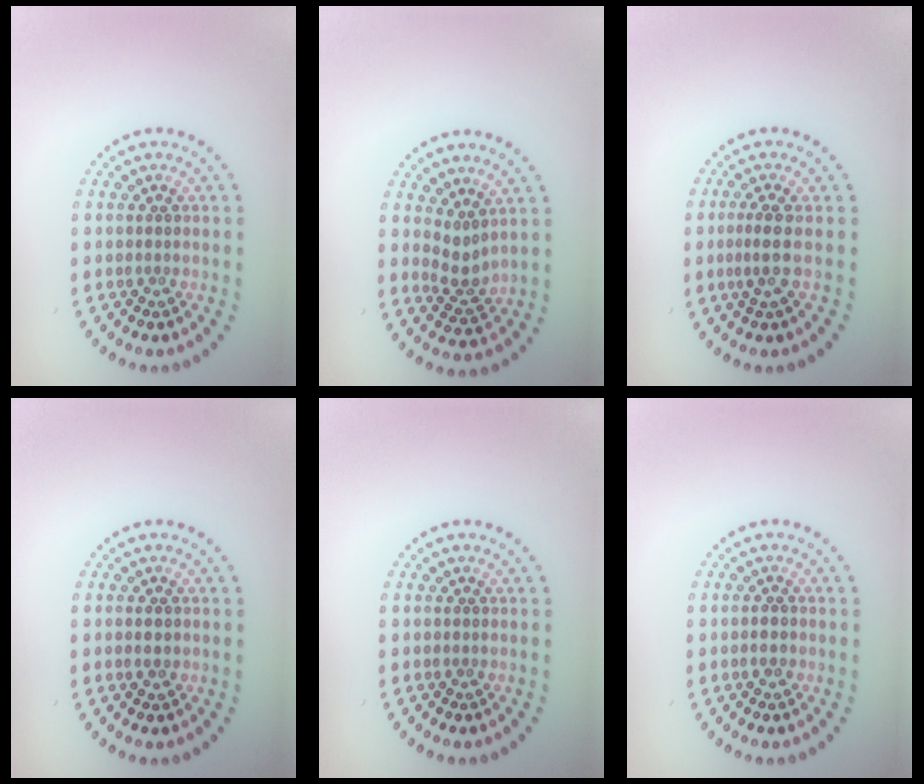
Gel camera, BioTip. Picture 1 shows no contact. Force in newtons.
{"total": 2.1, "press": 1.5, "slide": 1.5}
{"total": 2.1, "press": 1.6, "slide": 1.3}
{"total": 1.2, "press": 1.2, "slide": 0.2}
{"total": 0.0}
{"total": 1.0, "press": 1.0, "slide": 0.3}